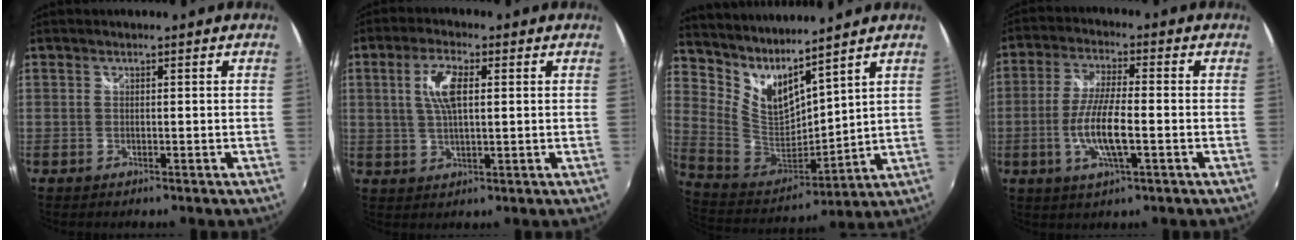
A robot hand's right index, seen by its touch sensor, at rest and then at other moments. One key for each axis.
{"total": 6.7, "fx": 1.5, "fy": 2.6, "fz": 6.0, "tx": -0.115, "ty": 0.007, "tz": 0.030}
{"total": 11.4, "fx": 9.2, "fy": 3.4, "fz": 6.0, "tx": -0.118, "ty": -0.026, "tz": 0.190}
{"total": 9.3, "fx": -2.4, "fy": 1.9, "fz": 8.8, "tx": -0.178, "ty": -0.006, "tz": -0.048}